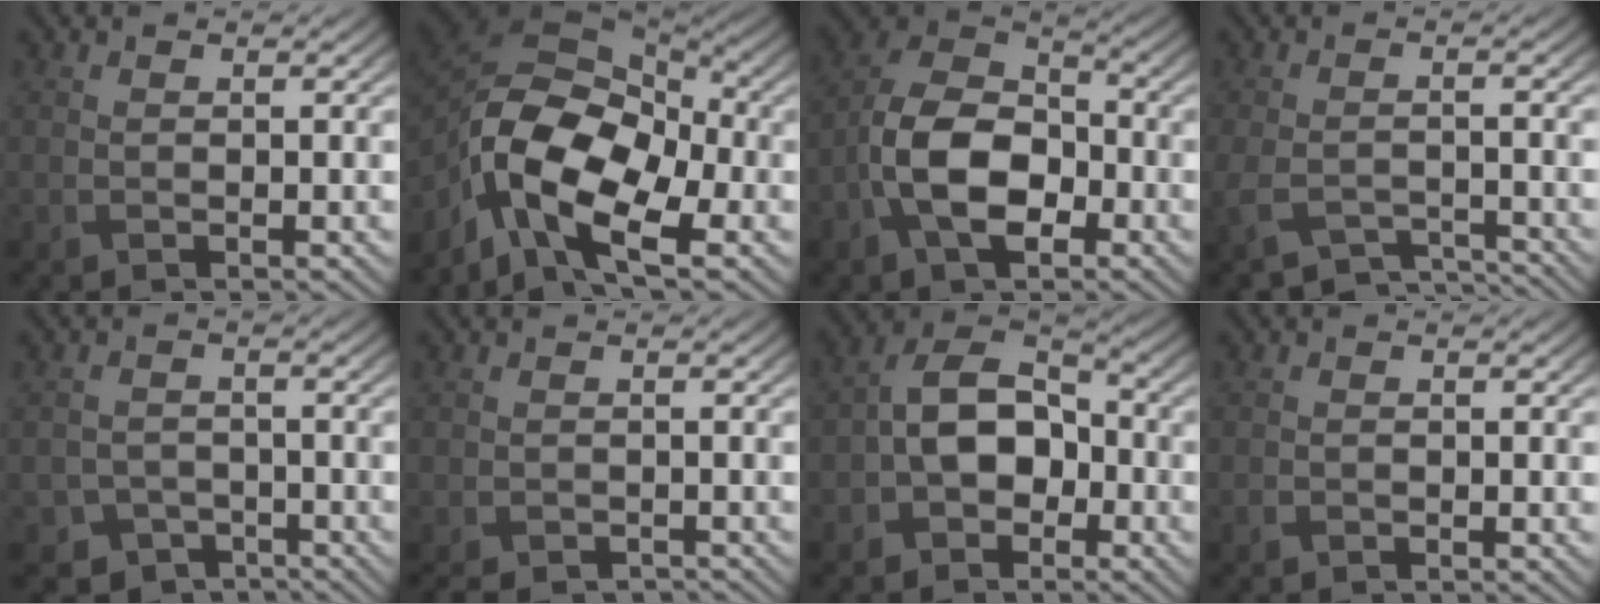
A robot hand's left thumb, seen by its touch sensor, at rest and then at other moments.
{"total": 15.4, "force": [-6.6, 8.7, 10.9], "torque": [-0.233, -0.028, -0.125]}
{"total": 11.2, "force": [-3.8, 6.9, 8.0], "torque": [-0.169, 0.003, -0.085]}
{"total": 4.1, "force": [-3.6, 0.9, 1.7], "torque": [-0.047, -0.023, -0.058]}
{"total": 4.2, "force": [-2.9, 2.9, 0.9], "torque": [-0.012, -0.003, -0.048]}
{"total": 2.7, "force": [-2.4, 0.7, 0.9], "torque": [-0.016, -0.008, -0.040]}
{"total": 8.6, "force": [-2.1, 6.0, 5.8], "torque": [-0.113, 0.008, -0.053]}
{"total": 0.8, "force": [-0.5, 0.5, 0.3], "torque": [-0.009, -0.002, -0.009]}